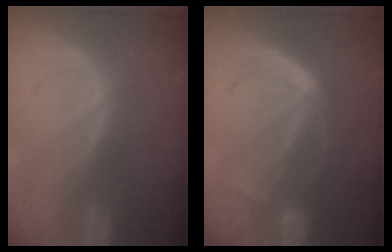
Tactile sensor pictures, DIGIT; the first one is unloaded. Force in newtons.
{"total": 5.7, "press": 5.2, "slide": 2.5}